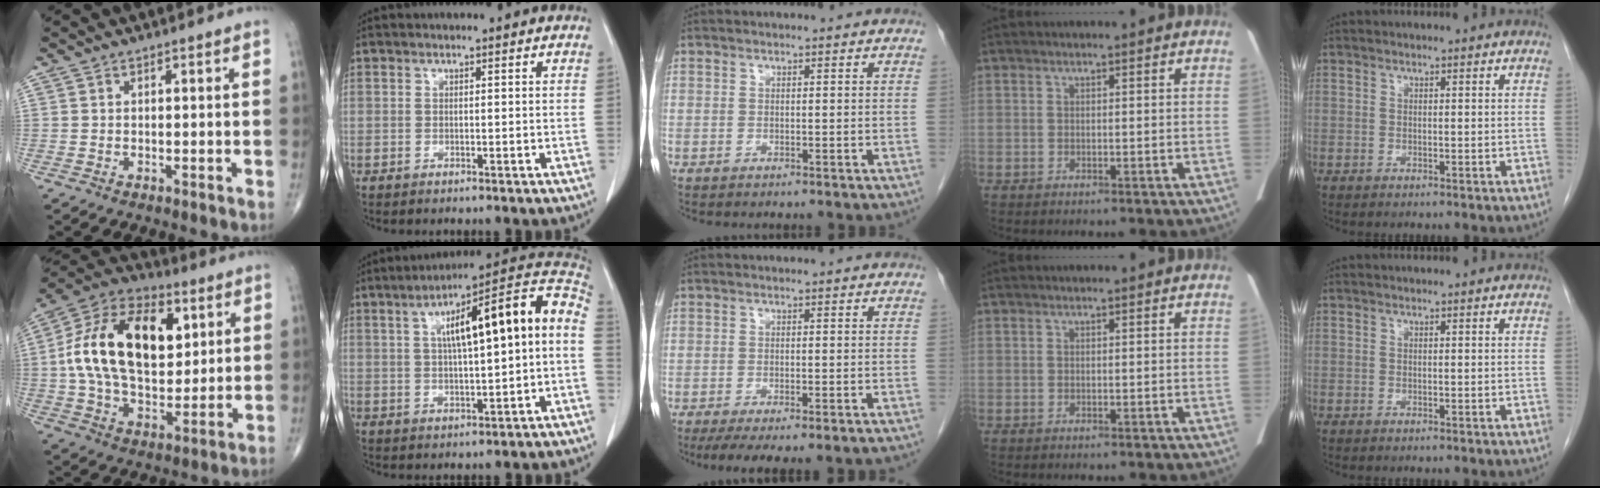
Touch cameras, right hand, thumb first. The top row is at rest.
{"thumb": {"total": 23.7, "force": [5.0, 14.0, 18.4], "torque": [-0.307, 0.000, 0.079]}, "index": {"total": 17.6, "force": [2.4, 2.6, 17.3], "torque": [-0.257, 0.048, 0.033]}, "middle": {"total": 10.3, "force": [-8.5, 1.3, 5.6], "torque": [-0.068, -0.008, -0.112]}}